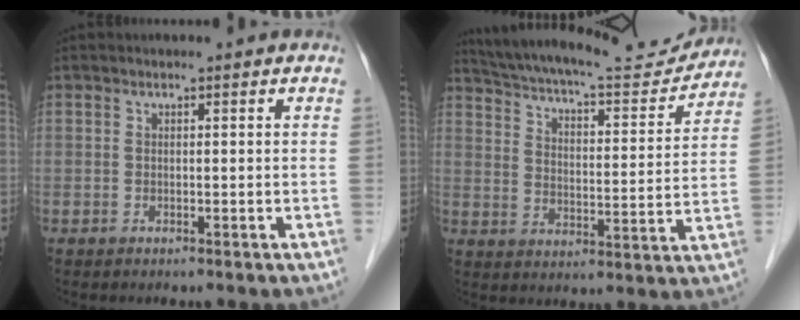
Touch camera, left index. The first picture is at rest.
{"total": 19.6, "force": [18.4, 2.8, 6.3], "torque": [-0.108, -0.010, 0.259]}